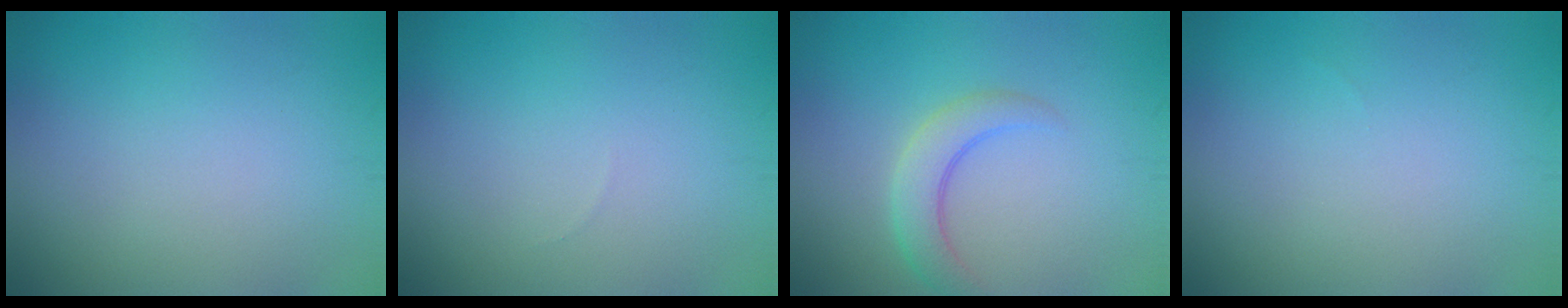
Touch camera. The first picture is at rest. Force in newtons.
{"total": 0.0}
{"total": 3.0, "press": 3.0, "slide": 0.2}
{"total": 0.0}